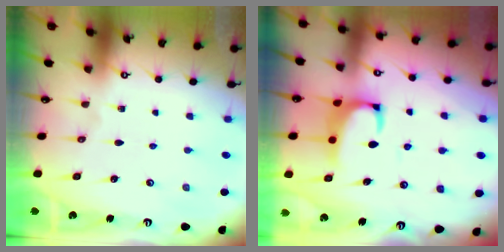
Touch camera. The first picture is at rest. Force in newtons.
{"total": 2.1, "press": 1.8, "slide": 0.9}